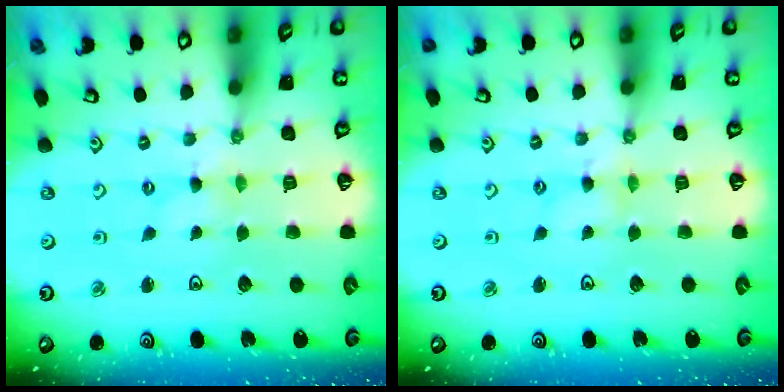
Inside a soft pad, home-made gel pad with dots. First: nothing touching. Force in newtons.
{"total": 2.4, "press": 2.3, "slide": 0.4}